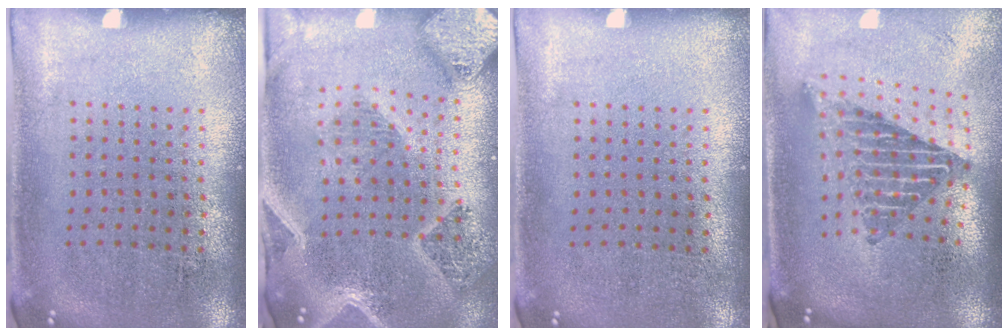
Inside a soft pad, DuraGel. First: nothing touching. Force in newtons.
{"total": 3.4, "press": 2.8, "slide": 1.9}
{"total": 0.0}
{"total": 2.1, "press": 1.6, "slide": 1.4}